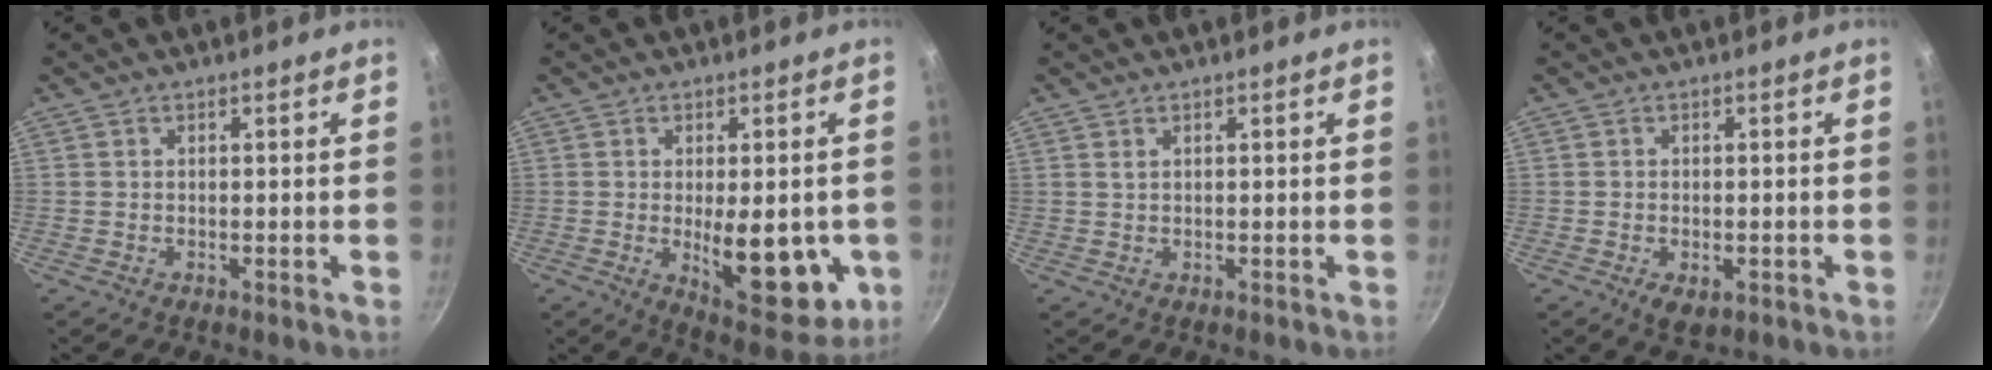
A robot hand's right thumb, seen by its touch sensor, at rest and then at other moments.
{"total": 15.9, "force": [-2.5, 7.0, 14.0], "torque": [-0.157, -0.021, -0.022]}
{"total": 0.7, "force": [0.5, 0.2, 0.4], "torque": [-0.007, -0.002, 0.010]}
{"total": 3.8, "force": [-1.3, 2.2, 2.8], "torque": [-0.038, -0.003, -0.016]}